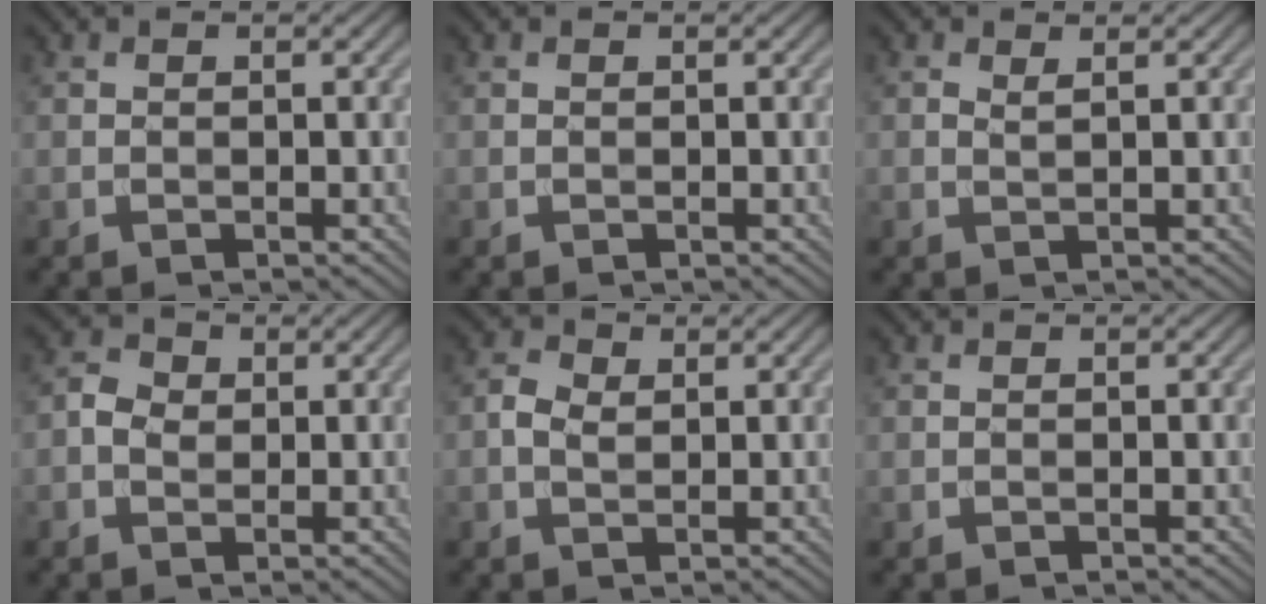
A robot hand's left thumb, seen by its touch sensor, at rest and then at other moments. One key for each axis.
{"total": 0.0}
{"total": 0.9, "fx": 0.6, "fy": 0.1, "fz": 0.7, "tx": -0.016, "ty": 0.001, "tz": 0.010}
{"total": 2.5, "fx": 0.1, "fy": 2.1, "fz": 1.4, "tx": -0.032, "ty": 0.004, "tz": -0.004}
{"total": 2.3, "fx": 0.4, "fy": 1.5, "fz": 1.7, "tx": -0.041, "ty": 0.003, "tz": 0.004}
{"total": 0.0}